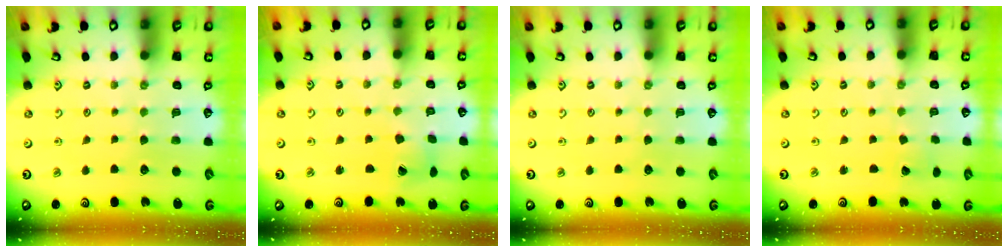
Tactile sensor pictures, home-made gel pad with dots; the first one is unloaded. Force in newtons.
{"total": 2.7, "press": 2.7, "slide": 0.4}
{"total": 0.0}
{"total": 1.2, "press": 1.2, "slide": 0.0}